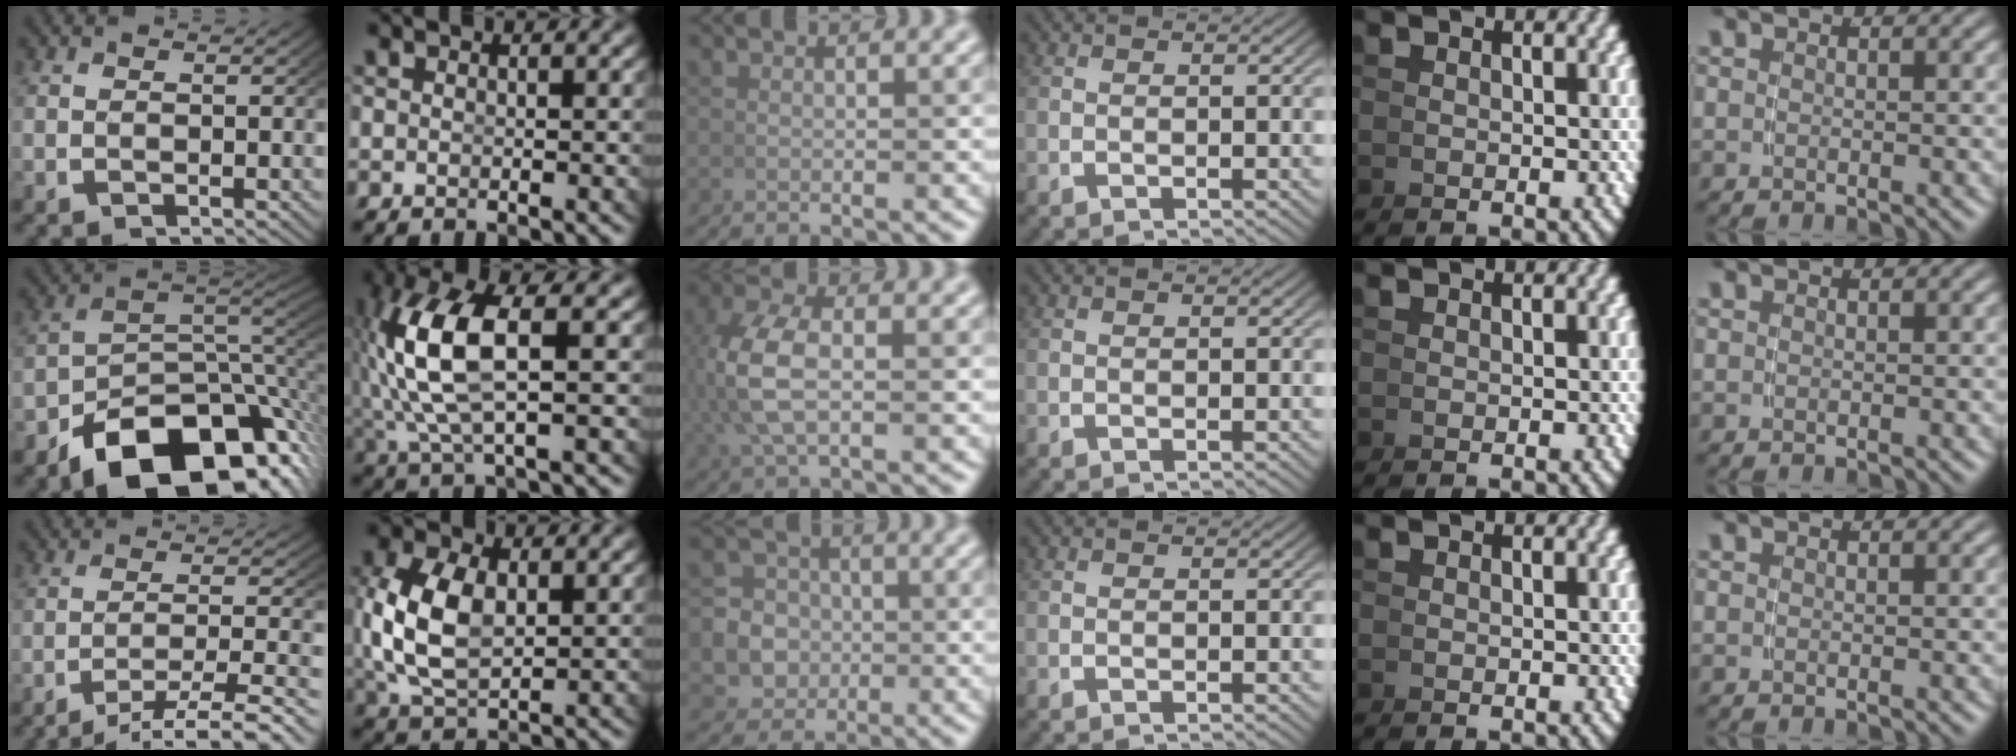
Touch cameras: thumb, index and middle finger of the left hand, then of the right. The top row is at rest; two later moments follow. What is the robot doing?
{"motion": "lift_and_place", "object": "bowl"}